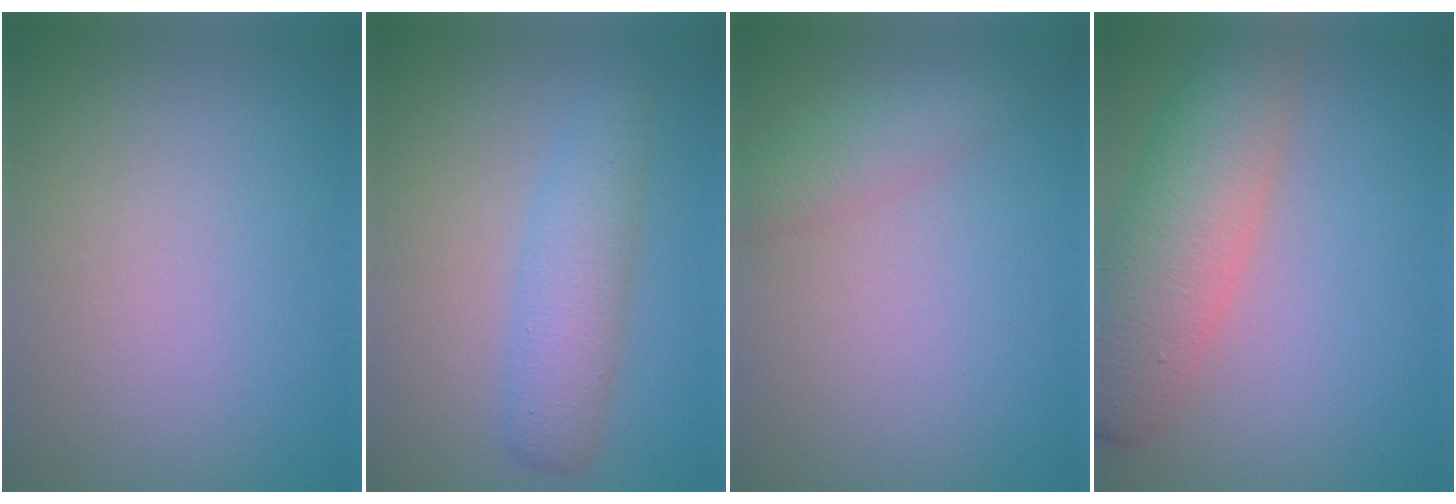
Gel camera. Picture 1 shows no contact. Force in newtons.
{"total": 3.9, "press": 3.9, "slide": 0.1}
{"total": 2.5, "press": 2.5, "slide": 0.1}
{"total": 7.5, "press": 7.5, "slide": 0.4}